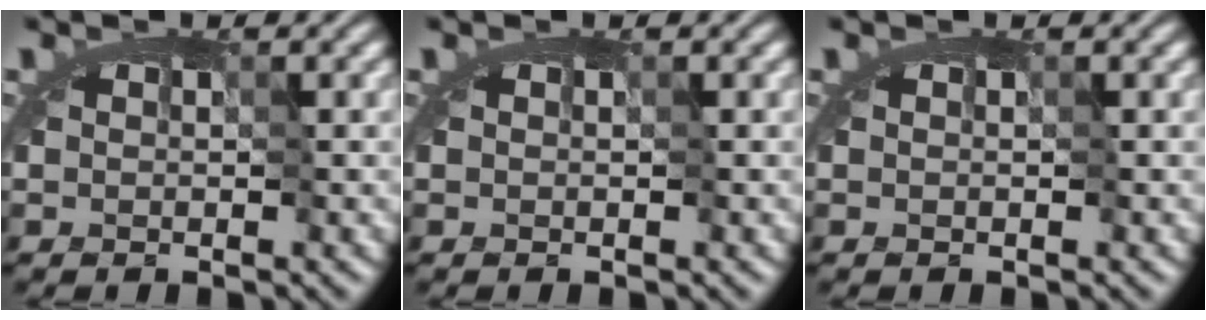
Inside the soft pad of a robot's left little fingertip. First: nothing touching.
{"total": 0.0}
{"total": 0.0}